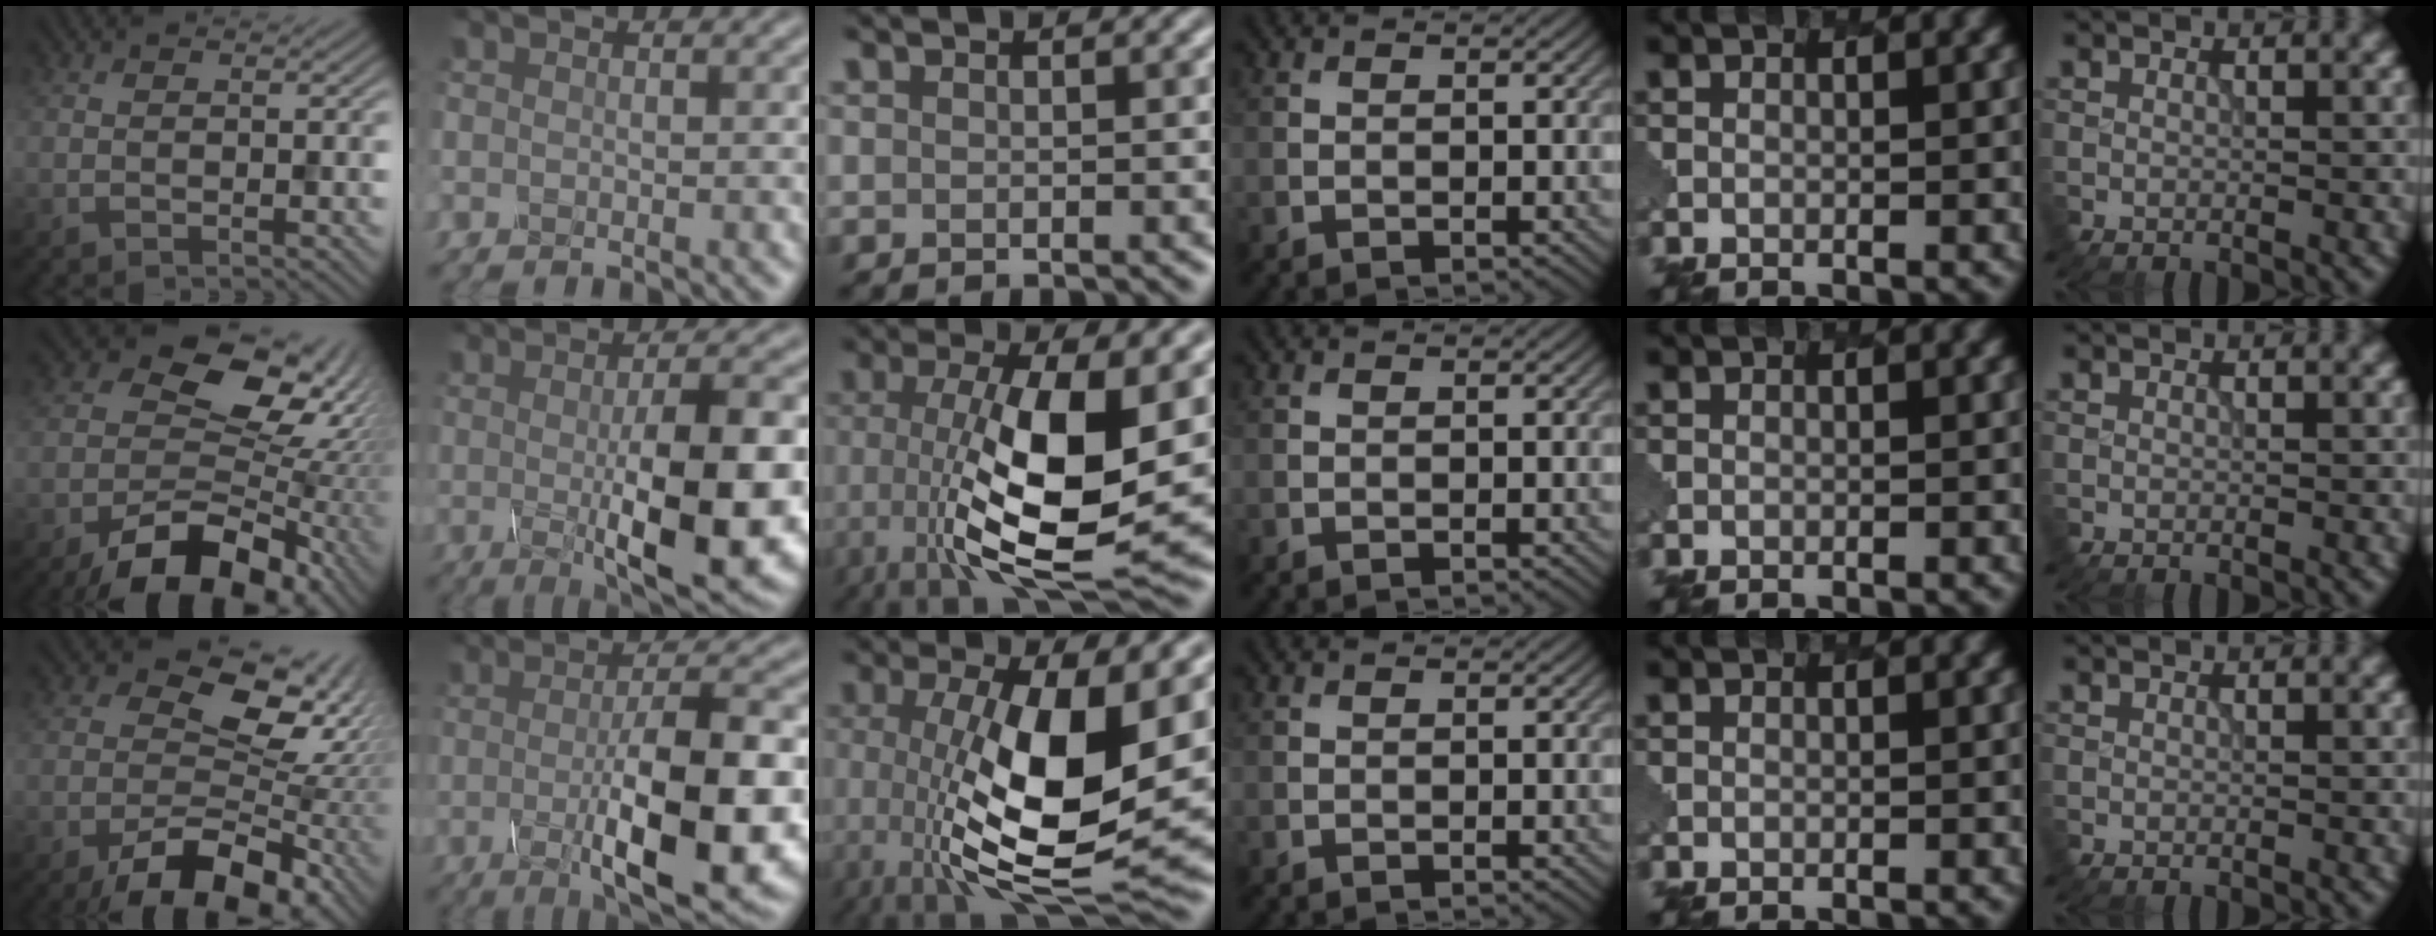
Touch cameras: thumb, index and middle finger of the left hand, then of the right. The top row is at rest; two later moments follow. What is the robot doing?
{"motion": "dispense", "object": "glue stick"}